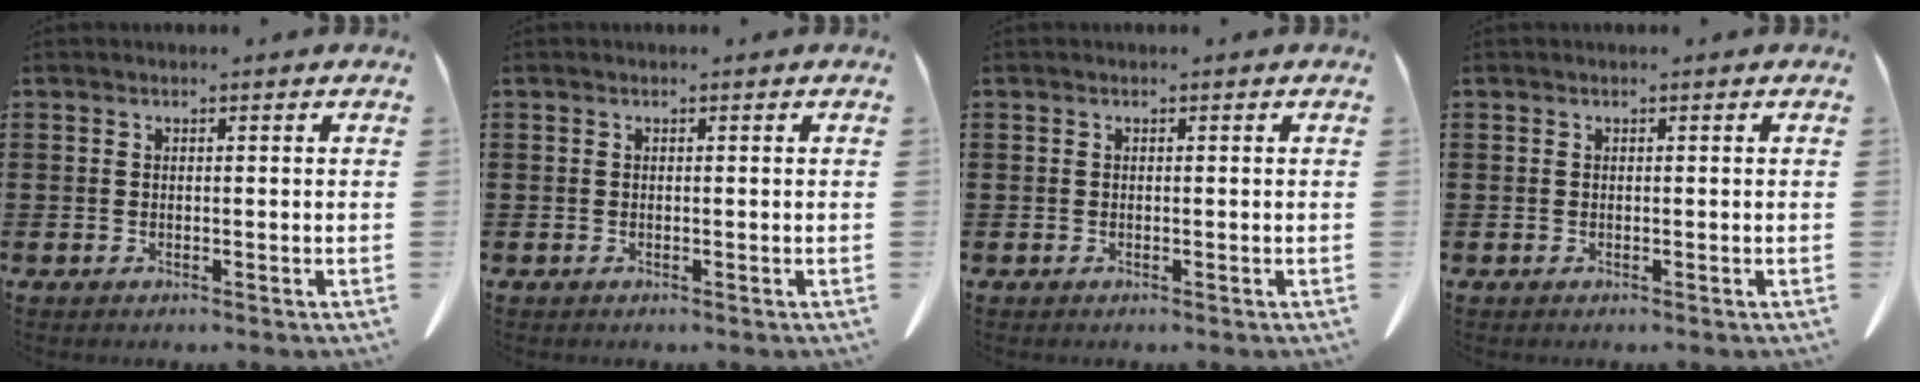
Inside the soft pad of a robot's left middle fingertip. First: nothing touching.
{"total": 0.0}
{"total": 0.0}
{"total": 0.0}